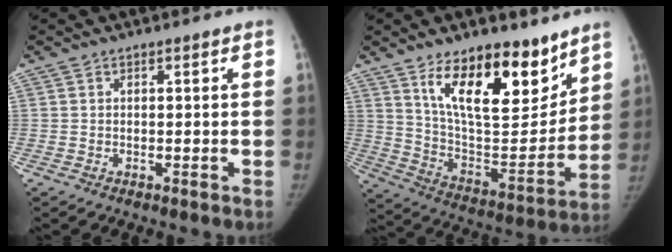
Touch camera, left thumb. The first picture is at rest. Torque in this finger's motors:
{"motor_torque": [0.50, 0.57, 1.51, -1.26, 0.13]}